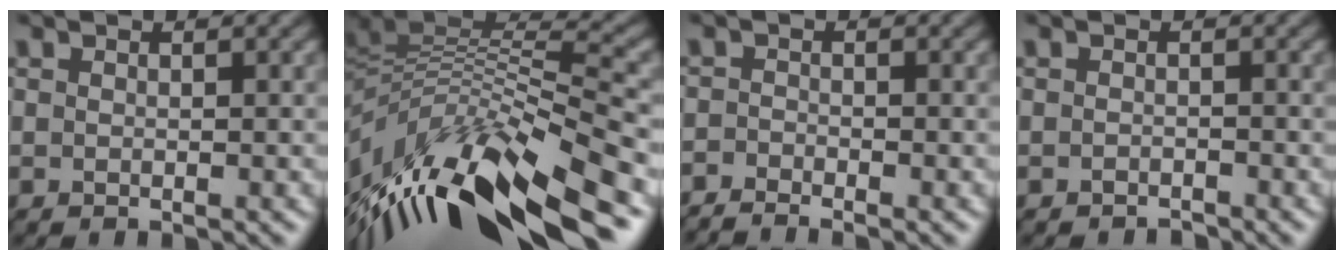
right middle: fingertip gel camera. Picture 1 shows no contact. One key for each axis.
{"total": 12.6, "fx": -5.1, "fy": 4.8, "fz": 10.5, "tx": -0.212, "ty": 0.020, "tz": -0.091}
{"total": 2.3, "fx": -2.2, "fy": 0.1, "fz": 0.7, "tx": -0.017, "ty": -0.004, "tz": -0.048}
{"total": 0.8, "fx": -0.8, "fy": 0.2, "fz": 0.1, "tx": -0.001, "ty": 0.002, "tz": -0.014}